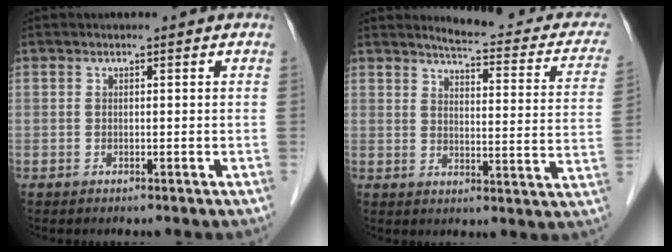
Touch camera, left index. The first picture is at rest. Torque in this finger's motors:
{"motor_torque": [0.26, -0.49, 0.10, 0.01]}